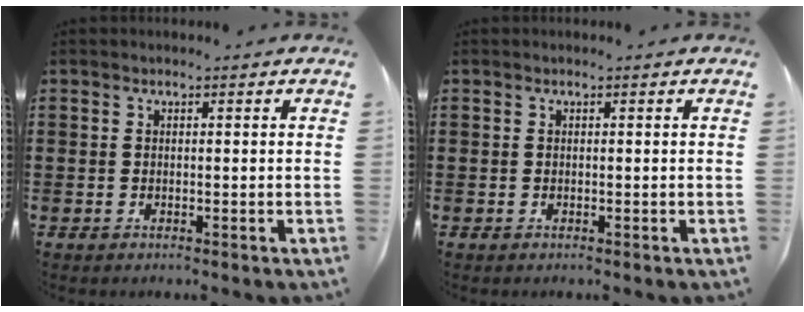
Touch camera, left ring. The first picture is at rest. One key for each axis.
{"total": 0.0}